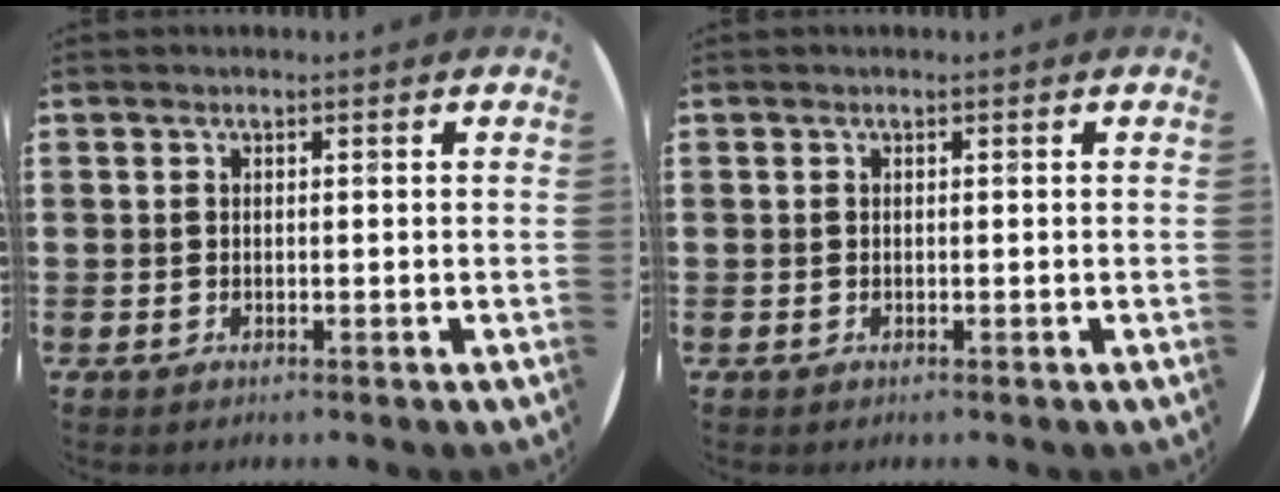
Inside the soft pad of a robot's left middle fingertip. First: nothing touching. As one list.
[{"total": 0.0}]